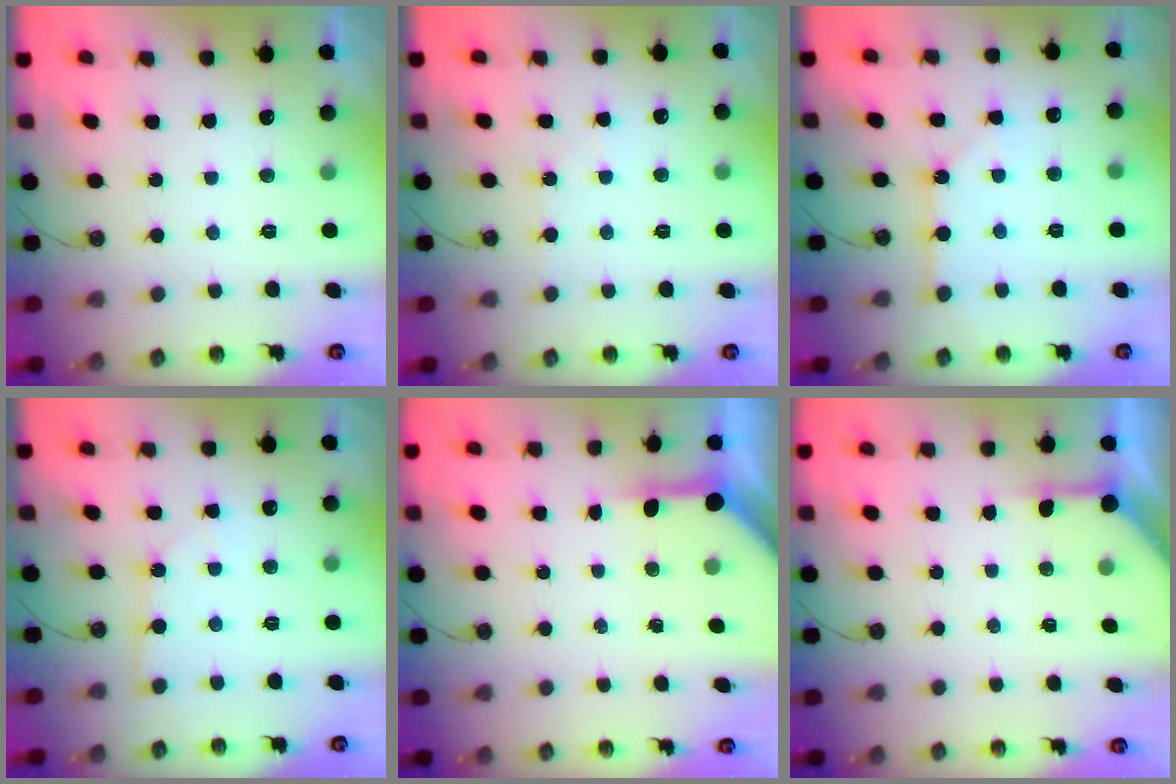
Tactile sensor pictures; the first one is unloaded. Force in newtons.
{"total": 2.4, "press": 2.3, "slide": 0.4}
{"total": 2.8, "press": 2.8, "slide": 0.1}
{"total": 4.8, "press": 4.8, "slide": 0.6}
{"total": 6.1, "press": 6.1, "slide": 0.4}
{"total": 4.2, "press": 4.2, "slide": 0.4}